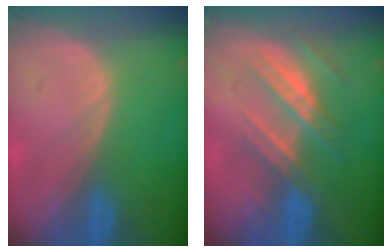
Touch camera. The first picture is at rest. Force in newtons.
{"total": 7.4, "press": 6.9, "slide": 2.7}